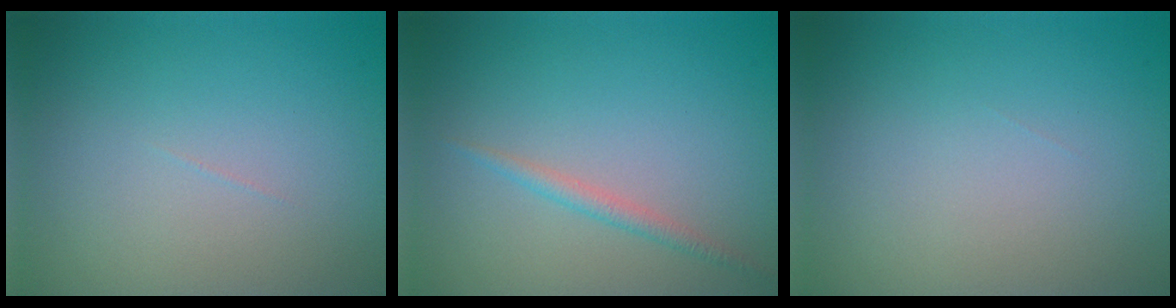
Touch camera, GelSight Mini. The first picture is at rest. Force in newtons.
{"total": 1.3, "press": 1.3, "slide": 0.1}
{"total": 0.0}